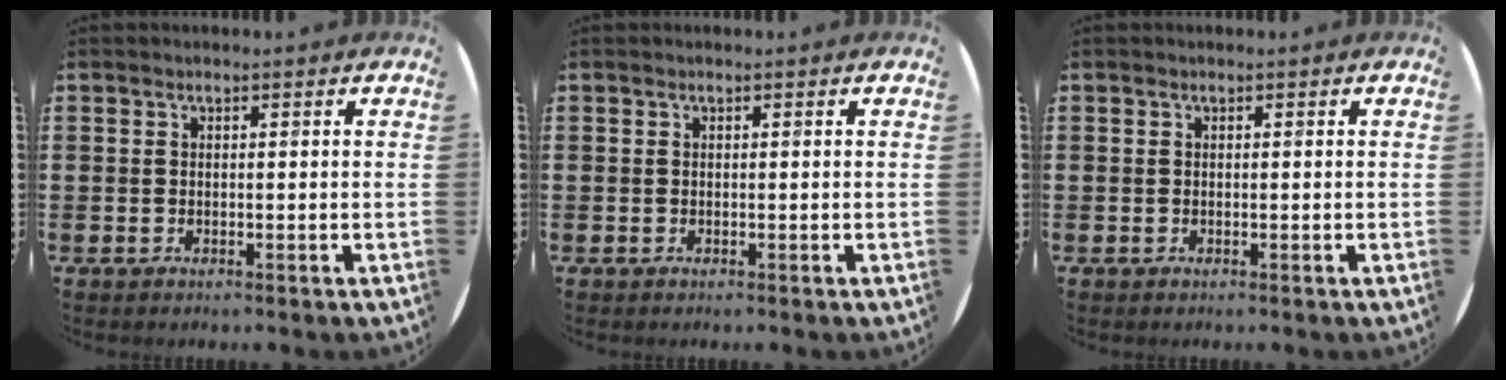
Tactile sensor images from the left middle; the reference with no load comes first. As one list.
[{"total": 0.0}, {"total": 0.0}]